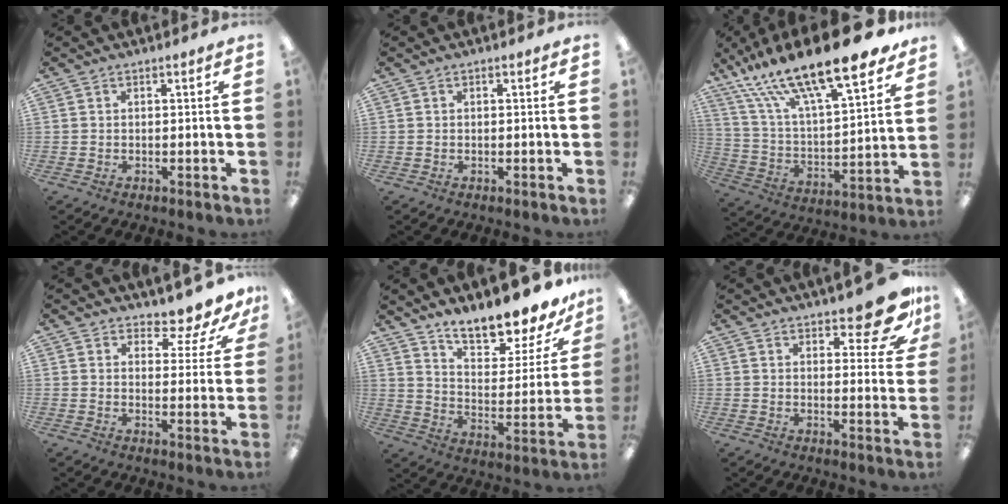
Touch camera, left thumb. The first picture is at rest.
{"total": 0.0}
{"total": 23.9, "force": [18.0, 5.9, 14.5], "torque": [-0.255, -0.116, 0.304]}
{"total": 7.0, "force": [6.1, 2.0, 2.7], "torque": [-0.036, -0.047, 0.105]}
{"total": 14.1, "force": [13.0, 3.2, 4.6], "torque": [-0.084, -0.105, 0.226]}
{"total": 11.5, "force": [8.9, 3.2, 6.5], "torque": [-0.068, -0.066, 0.150]}